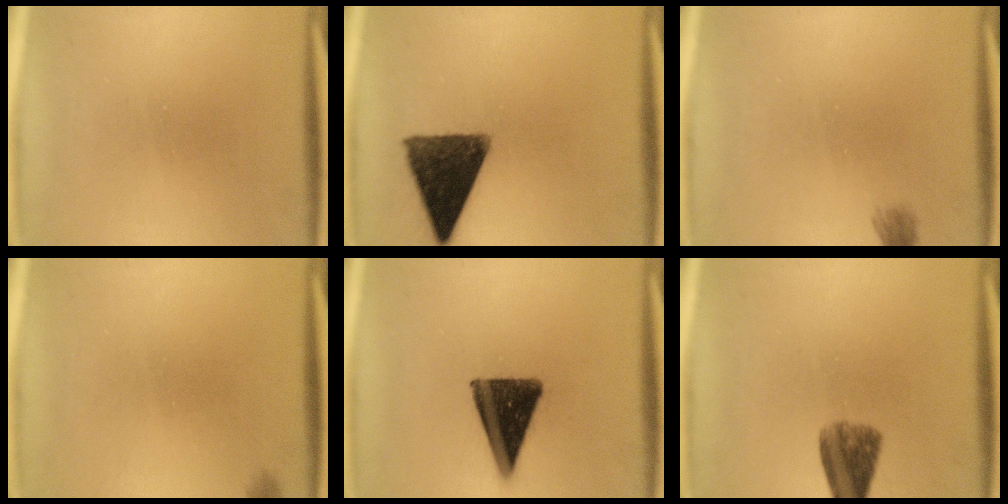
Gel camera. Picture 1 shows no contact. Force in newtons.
{"total": 13.5}
{"total": 1.9}
{"total": 0.6}
{"total": 12.7}
{"total": 5.6}